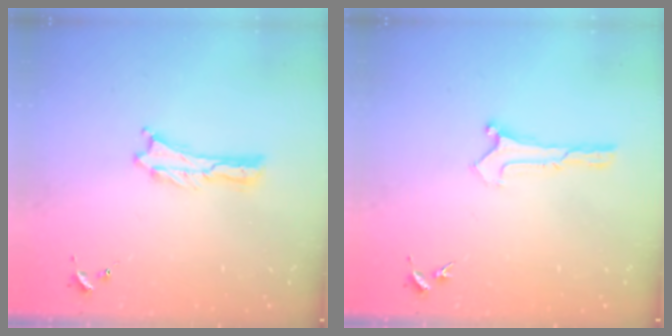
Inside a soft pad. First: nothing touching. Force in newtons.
{"total": 0.0}